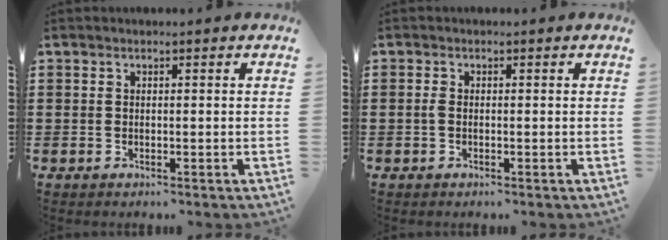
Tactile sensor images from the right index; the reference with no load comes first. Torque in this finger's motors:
{"motor_torque": [1.19, -0.18, 0.09, 0.04]}